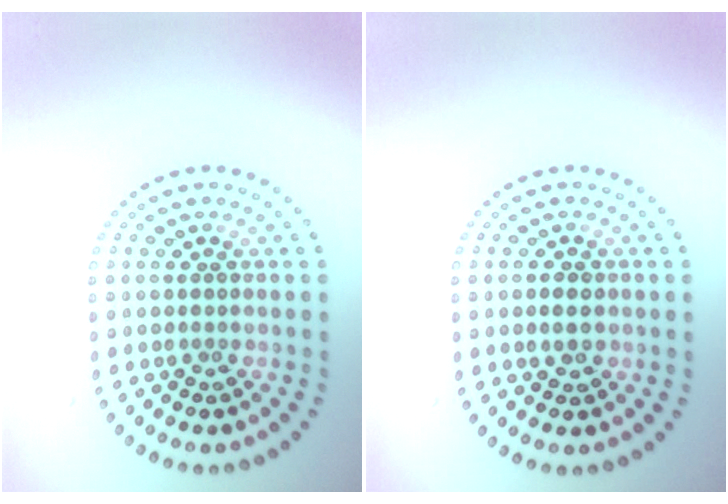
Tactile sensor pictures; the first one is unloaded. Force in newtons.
{"total": 1.6, "press": 1.5, "slide": 0.3}